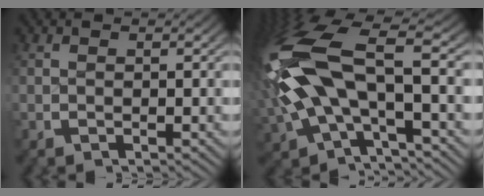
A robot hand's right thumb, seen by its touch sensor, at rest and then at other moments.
{"total": 11.1, "force": [0.3, 6.1, 9.3], "torque": [-0.233, -0.019, 0.030]}